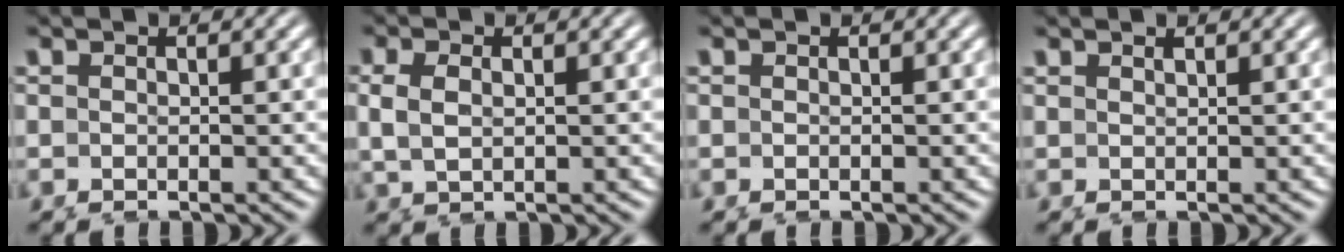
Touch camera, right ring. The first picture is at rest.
{"total": 1.7, "force": [1.1, 0.6, 1.1], "torque": [-0.027, -0.001, 0.024]}
{"total": 0.0}
{"total": 0.5, "force": [0.4, -0.3, -0.2], "torque": [0.003, -0.006, 0.012]}